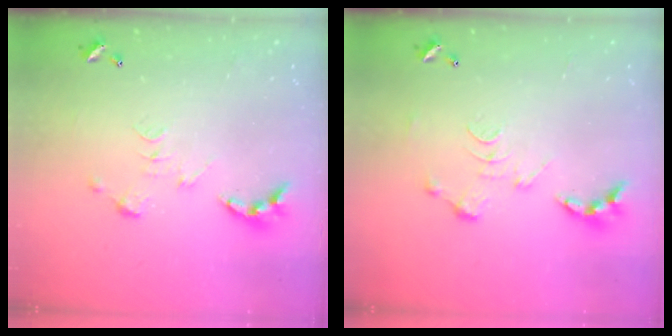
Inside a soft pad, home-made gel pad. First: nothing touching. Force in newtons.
{"total": 0.0}